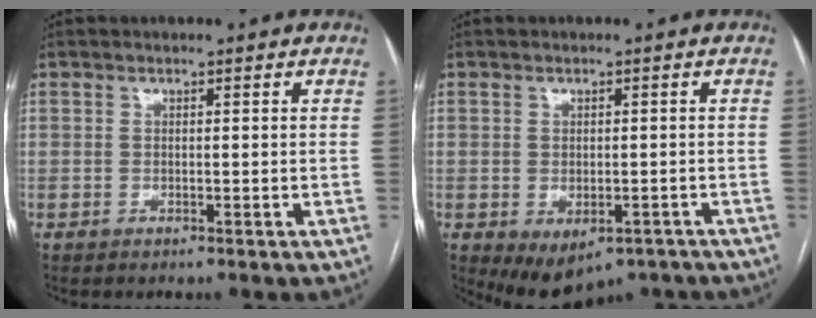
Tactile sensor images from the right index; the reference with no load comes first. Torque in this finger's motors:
{"motor_torque": [1.22, -0.92, 0.47, 0.07]}